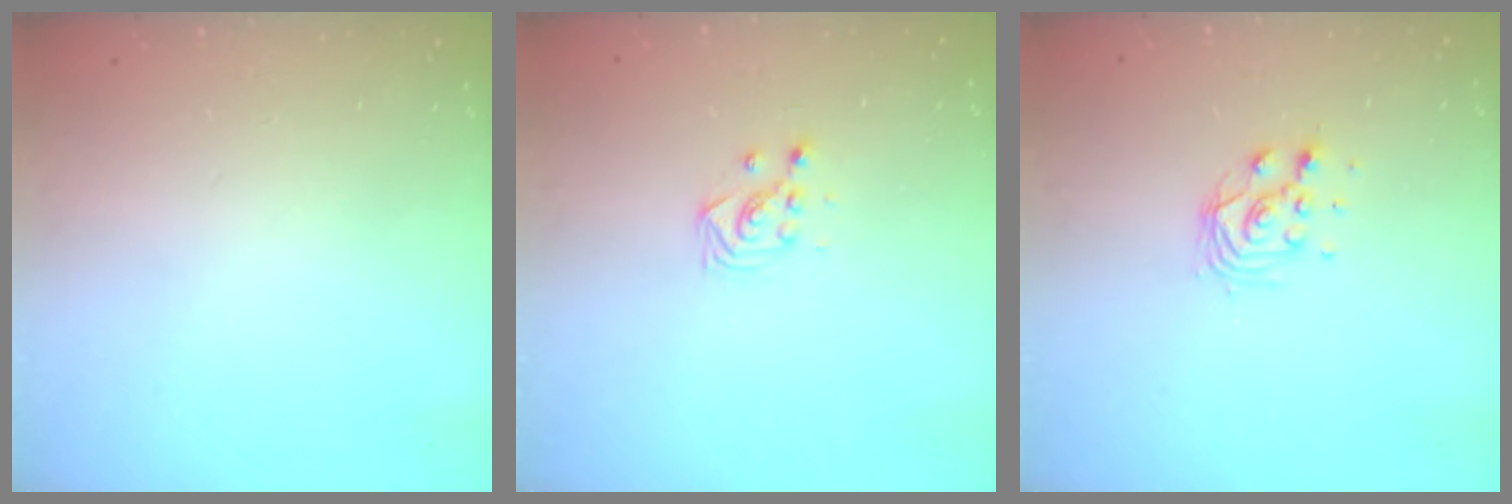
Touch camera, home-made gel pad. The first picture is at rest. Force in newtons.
{"total": 2.9, "press": 2.9, "slide": 0.4}
{"total": 7.4, "press": 7.4, "slide": 0.8}